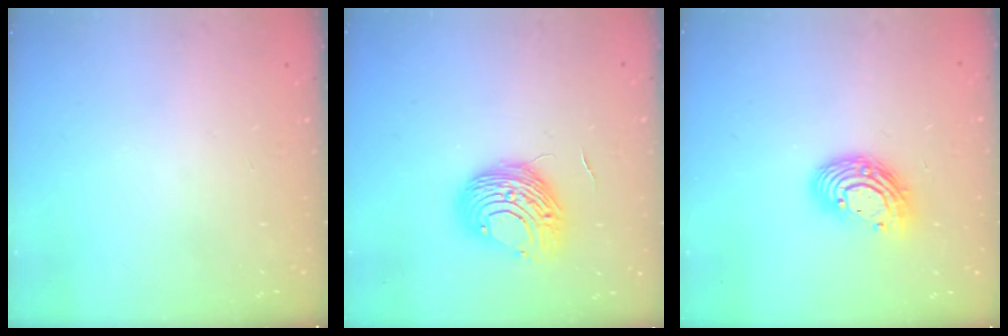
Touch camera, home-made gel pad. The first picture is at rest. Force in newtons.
{"total": 11.0, "press": 11.0, "slide": 0.2}
{"total": 11.8, "press": 11.7, "slide": 0.9}